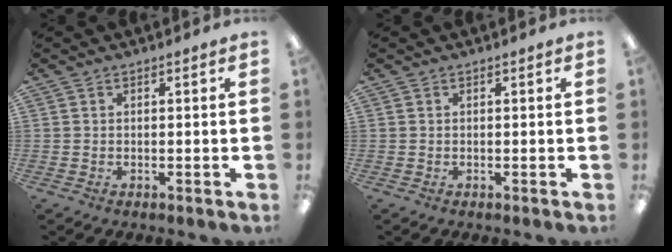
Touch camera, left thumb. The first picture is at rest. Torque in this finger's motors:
{"motor_torque": [-0.07, 0.07, 0.00, 0.00, 0.00]}